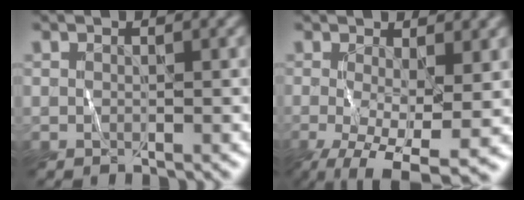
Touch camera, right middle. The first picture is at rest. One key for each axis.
{"total": 8.0, "fx": -2.7, "fy": 3.0, "fz": 6.9, "tx": -0.133, "ty": -0.025, "tz": -0.037}